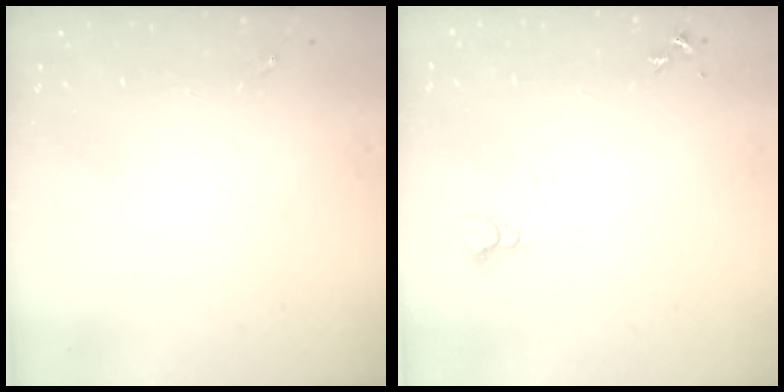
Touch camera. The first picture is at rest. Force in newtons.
{"total": 3.5, "press": 3.5, "slide": 0.4}